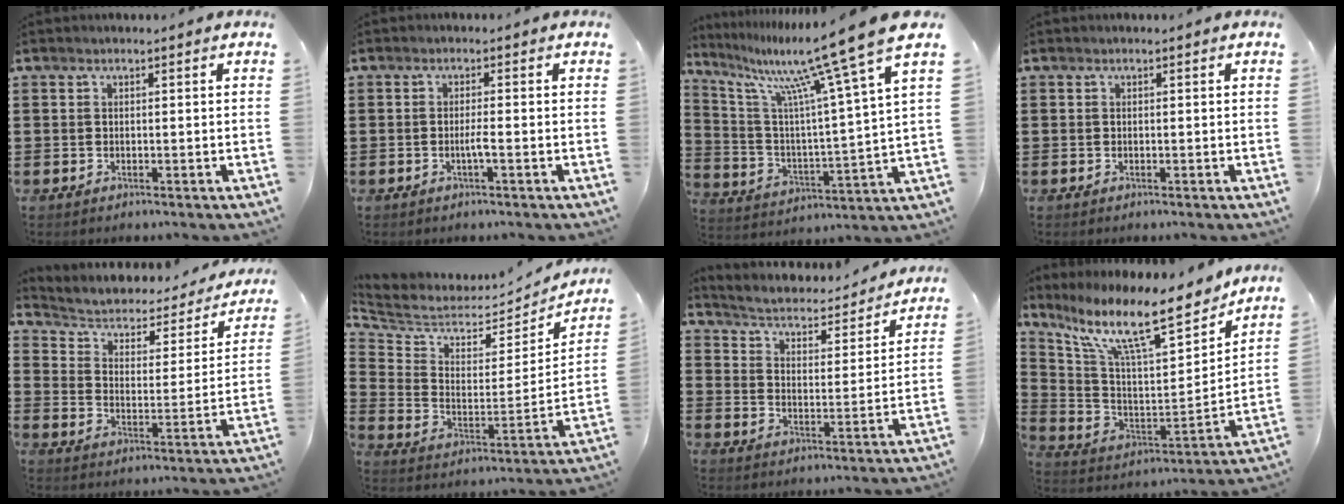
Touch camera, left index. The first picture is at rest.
{"total": 1.8, "force": [-0.6, 0.0, 1.7], "torque": [-0.032, 0.001, -0.012]}
{"total": 14.1, "force": [10.9, 0.0, 9.0], "torque": [-0.191, -0.073, 0.168]}
{"total": 0.0}
{"total": 3.1, "force": [1.8, 2.1, 1.5], "torque": [-0.043, -0.015, 0.021]}
{"total": 4.8, "force": [4.3, 2.0, 0.7], "torque": [-0.045, -0.043, 0.073]}
{"total": 2.7, "force": [2.6, 0.6, 0.8], "torque": [-0.034, -0.028, 0.032]}
{"total": 14.3, "force": [10.6, 2.4, 9.4], "torque": [-0.200, -0.066, 0.173]}